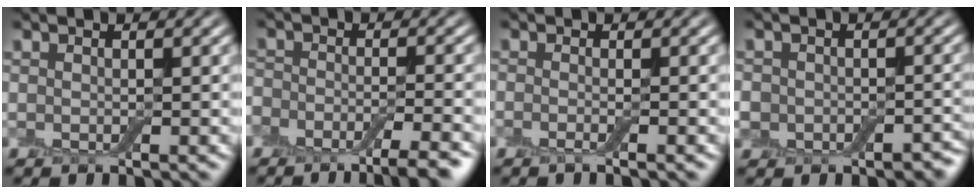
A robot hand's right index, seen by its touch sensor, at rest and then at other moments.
{"total": 7.8, "force": [-6.2, 2.8, 3.9], "torque": [-0.050, -0.004, -0.089]}
{"total": 1.0, "force": [-0.6, 0.1, 0.9], "torque": [-0.016, -0.007, -0.012]}
{"total": 6.9, "force": [-3.4, 5.6, 2.1], "torque": [-0.026, -0.019, -0.063]}